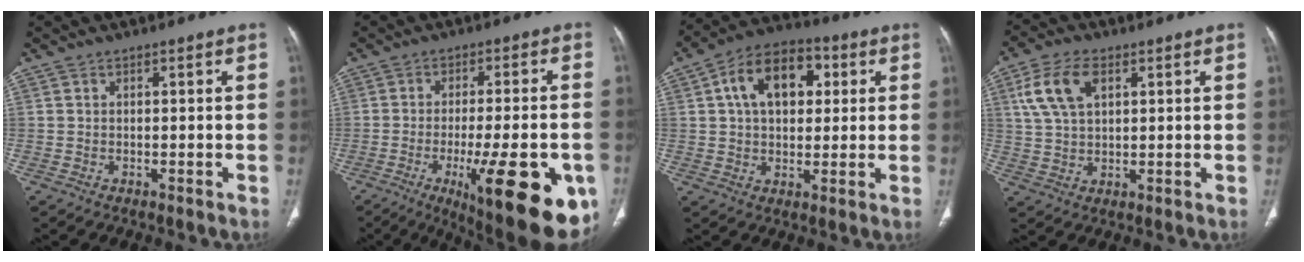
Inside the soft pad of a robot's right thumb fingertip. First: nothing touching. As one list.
[{"total": 22.2, "force": [-8.5, 6.4, 19.4], "torque": [-0.212, -0.002, -0.106]}, {"total": 14.0, "force": [3.7, 9.1, 9.9], "torque": [-0.134, 0.015, 0.053]}, {"total": 9.0, "force": [3.4, 5.2, 6.6], "torque": [-0.131, 0.004, 0.065]}]